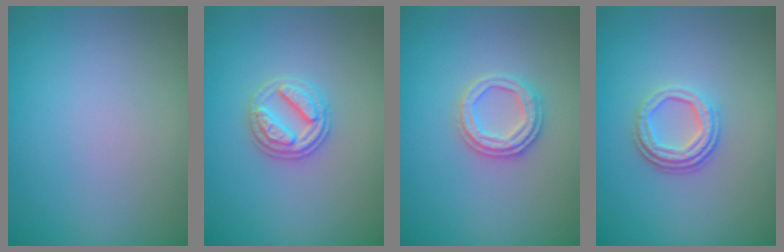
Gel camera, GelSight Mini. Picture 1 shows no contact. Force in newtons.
{"total": 2.9, "press": 2.8, "slide": 0.9}
{"total": 2.5, "press": 2.4, "slide": 0.6}
{"total": 3.1, "press": 2.5, "slide": 1.9}